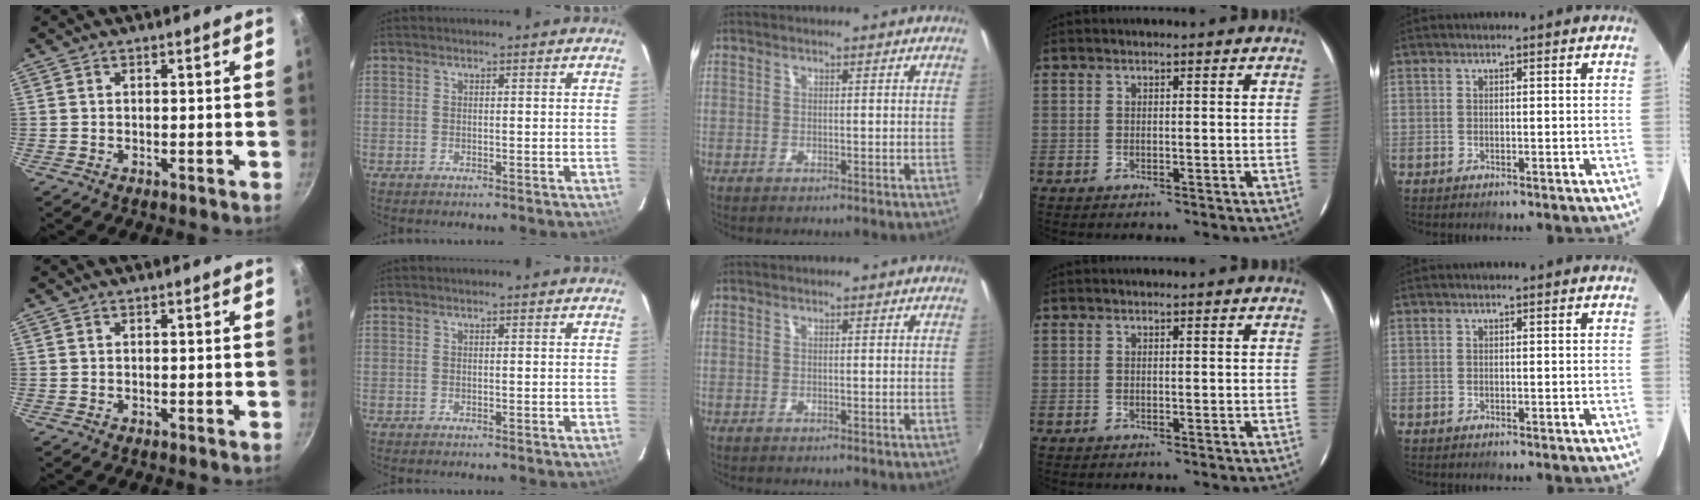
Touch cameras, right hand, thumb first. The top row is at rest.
{}